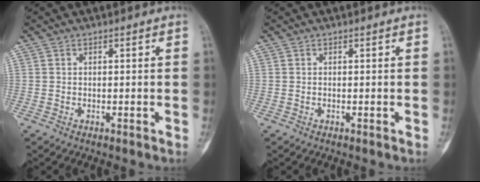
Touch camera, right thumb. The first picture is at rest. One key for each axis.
{"total": 0.0}